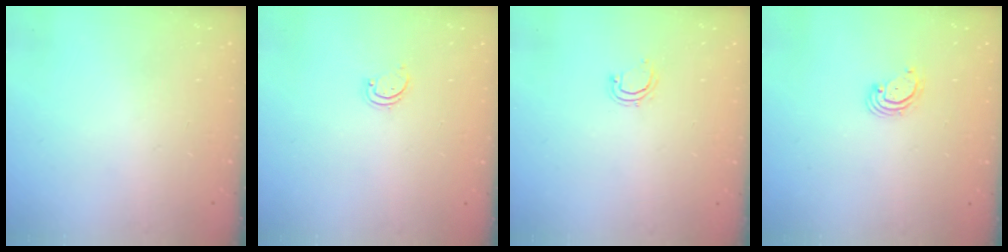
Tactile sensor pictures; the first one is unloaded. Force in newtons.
{"total": 1.7, "press": 1.7, "slide": 0.3}
{"total": 4.7, "press": 4.6, "slide": 0.9}
{"total": 3.0, "press": 3.0, "slide": 0.3}